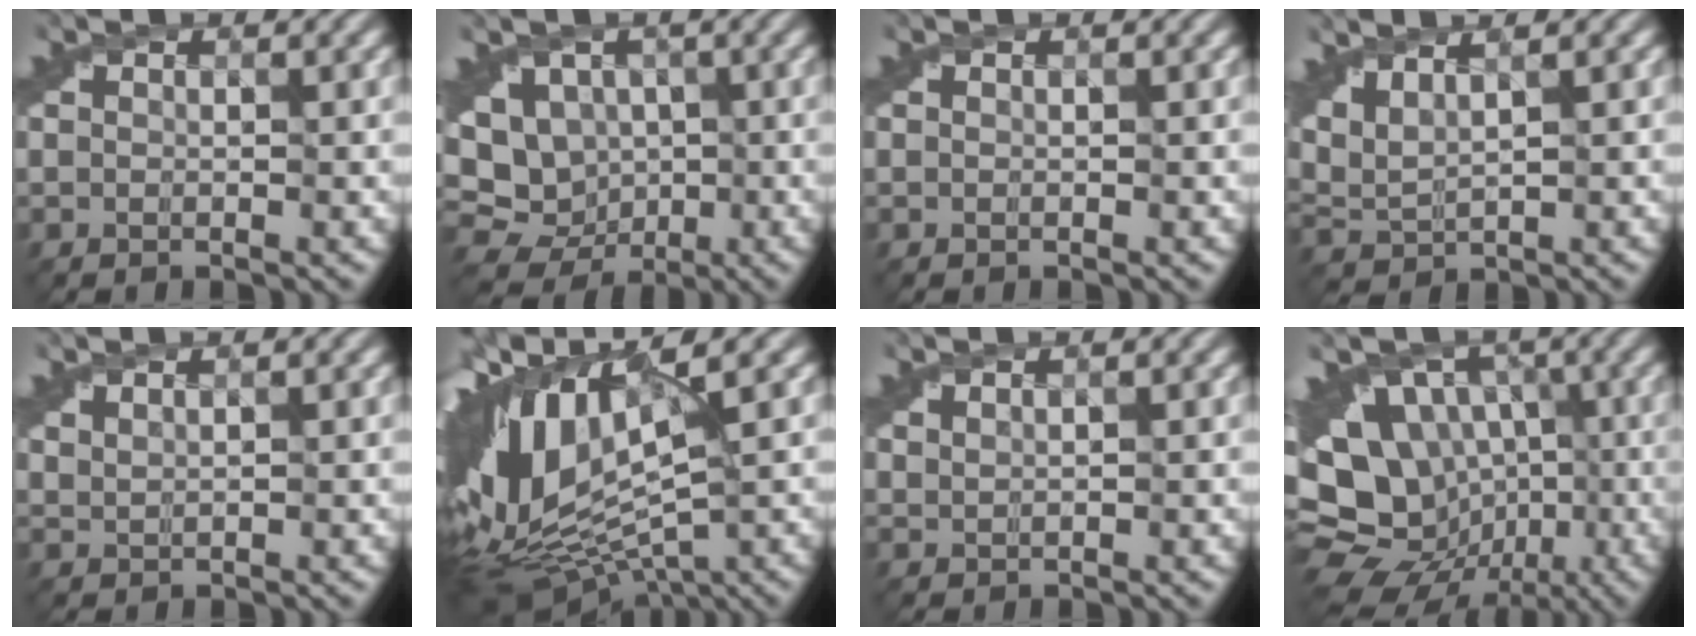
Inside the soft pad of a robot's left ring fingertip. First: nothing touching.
{"total": 7.3, "force": [-0.4, 6.2, 3.9], "torque": [-0.055, 0.002, 0.008]}
{"total": 0.0}
{"total": 3.0, "force": [2.0, 0.9, 2.1], "torque": [-0.057, 0.018, 0.056]}
{"total": 1.8, "force": [1.6, 0.6, 0.6], "torque": [-0.007, 0.015, 0.025]}
{"total": 13.5, "force": [1.7, 7.1, 11.3], "torque": [-0.257, 0.017, 0.054]}
{"total": 1.4, "force": [1.3, 0.4, 0.4], "torque": [-0.003, 0.009, 0.019]}
{"total": 17.9, "force": [-4.0, 14.7, 9.4], "torque": [-0.171, 0.006, -0.063]}